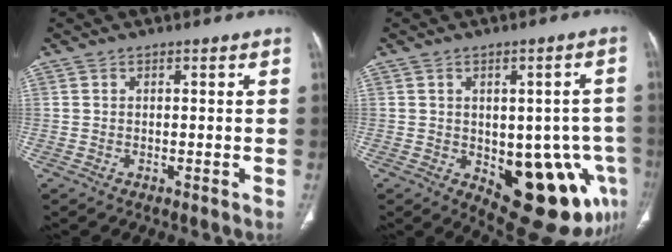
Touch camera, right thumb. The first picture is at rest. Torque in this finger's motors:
{"motor_torque": [1.95, 1.78, 0.92, -0.77, 0.26]}